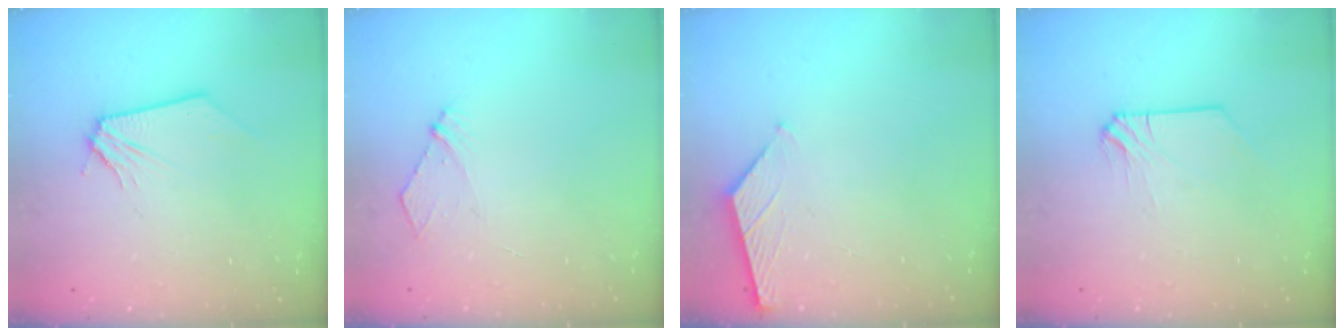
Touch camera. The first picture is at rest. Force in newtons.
{"total": 3.2, "press": 3.2, "slide": 0.5}
{"total": 1.2, "press": 1.1, "slide": 0.2}
{"total": 0.0}